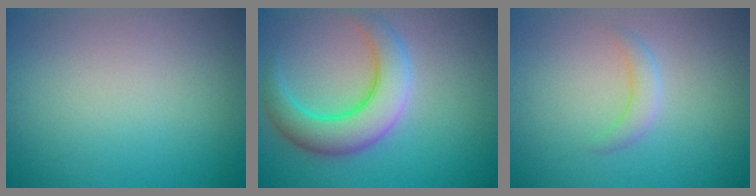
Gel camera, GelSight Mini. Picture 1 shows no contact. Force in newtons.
{"total": 6.4, "press": 6.4, "slide": 0.3}
{"total": 1.7, "press": 1.7, "slide": 0.0}